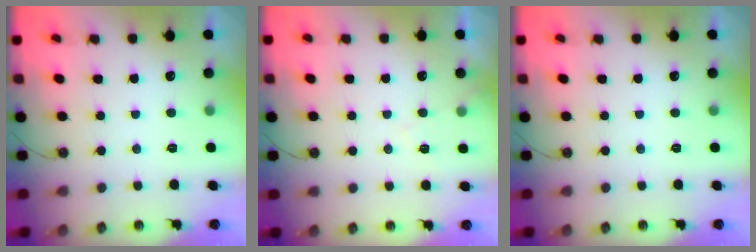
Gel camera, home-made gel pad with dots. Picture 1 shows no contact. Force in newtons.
{"total": 5.4, "press": 5.3, "slide": 0.8}
{"total": 0.0}